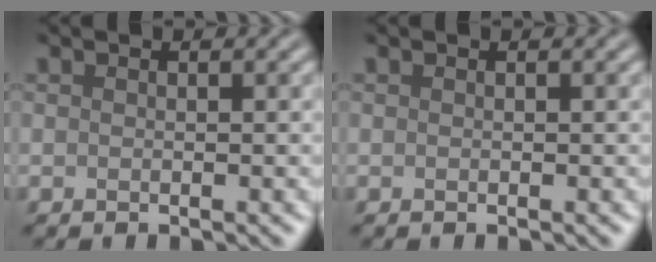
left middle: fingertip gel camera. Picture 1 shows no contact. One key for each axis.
{"total": 0.0}